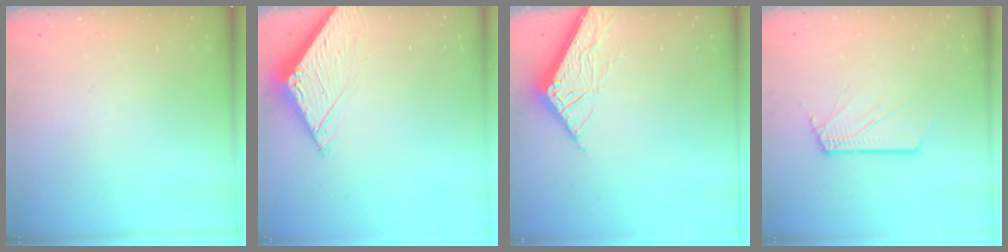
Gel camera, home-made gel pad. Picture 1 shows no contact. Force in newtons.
{"total": 5.0, "press": 4.9, "slide": 0.5}
{"total": 6.8, "press": 6.8, "slide": 0.7}
{"total": 2.5, "press": 2.5, "slide": 0.3}